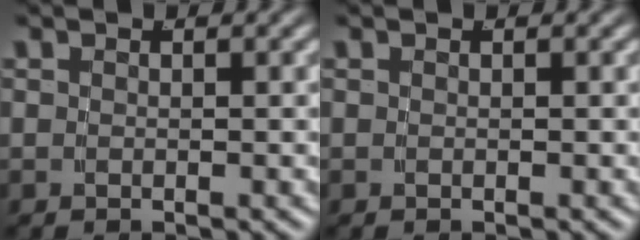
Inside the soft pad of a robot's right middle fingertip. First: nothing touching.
{"total": 0.0}